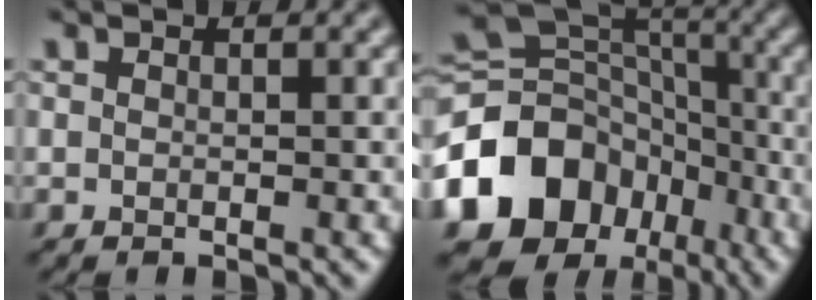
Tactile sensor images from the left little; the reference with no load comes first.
{"total": 12.8, "force": [-5.7, 10.0, 5.7], "torque": [-0.134, 0.007, -0.108]}